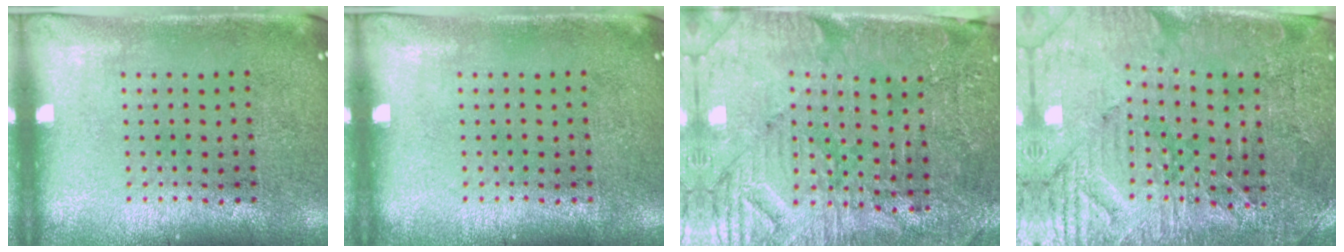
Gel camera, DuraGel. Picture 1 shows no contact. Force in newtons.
{"total": 0.0}
{"total": 3.8, "press": 3.5, "slide": 1.4}
{"total": 3.6, "press": 3.4, "slide": 1.2}